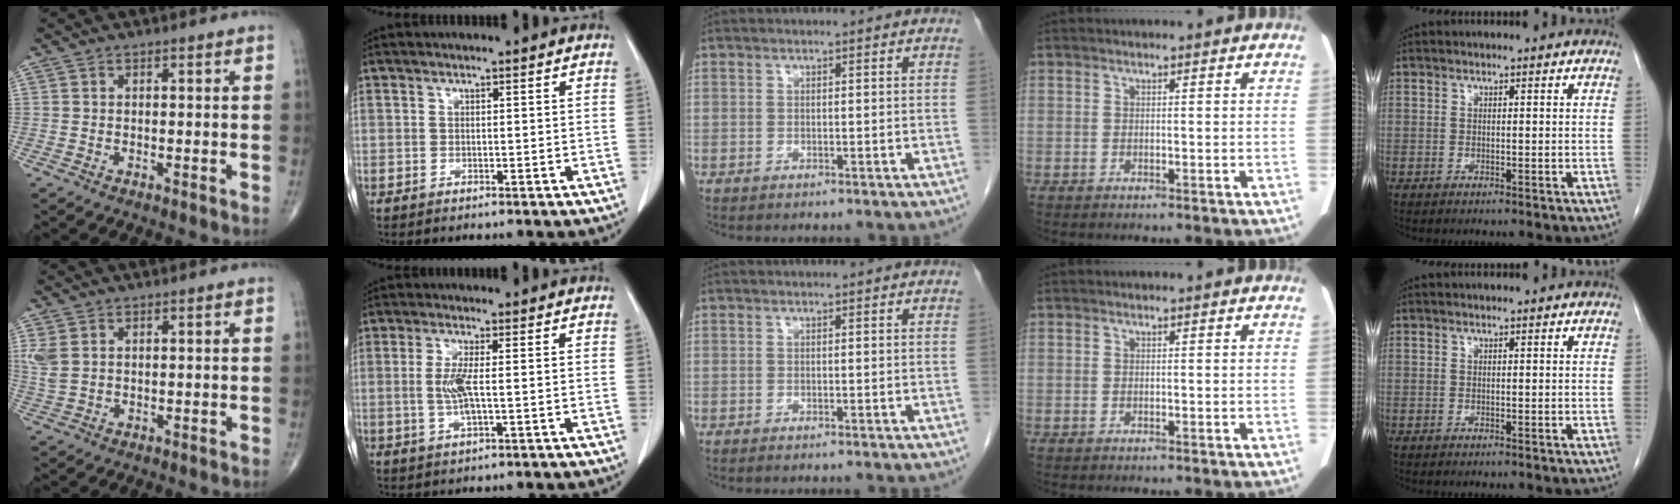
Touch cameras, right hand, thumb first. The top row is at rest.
{"thumb": {"total": 3.5, "force": [1.3, 2.2, 2.4], "torque": [-0.067, 0.003, 0.036]}, "index": {"total": 4.2, "force": [-0.3, 0.6, 4.2], "torque": [-0.092, -0.006, -0.006]}, "middle": {"total": 1.2, "force": [-1.1, 0.1, 0.6], "torque": [-0.007, -0.001, -0.014]}}